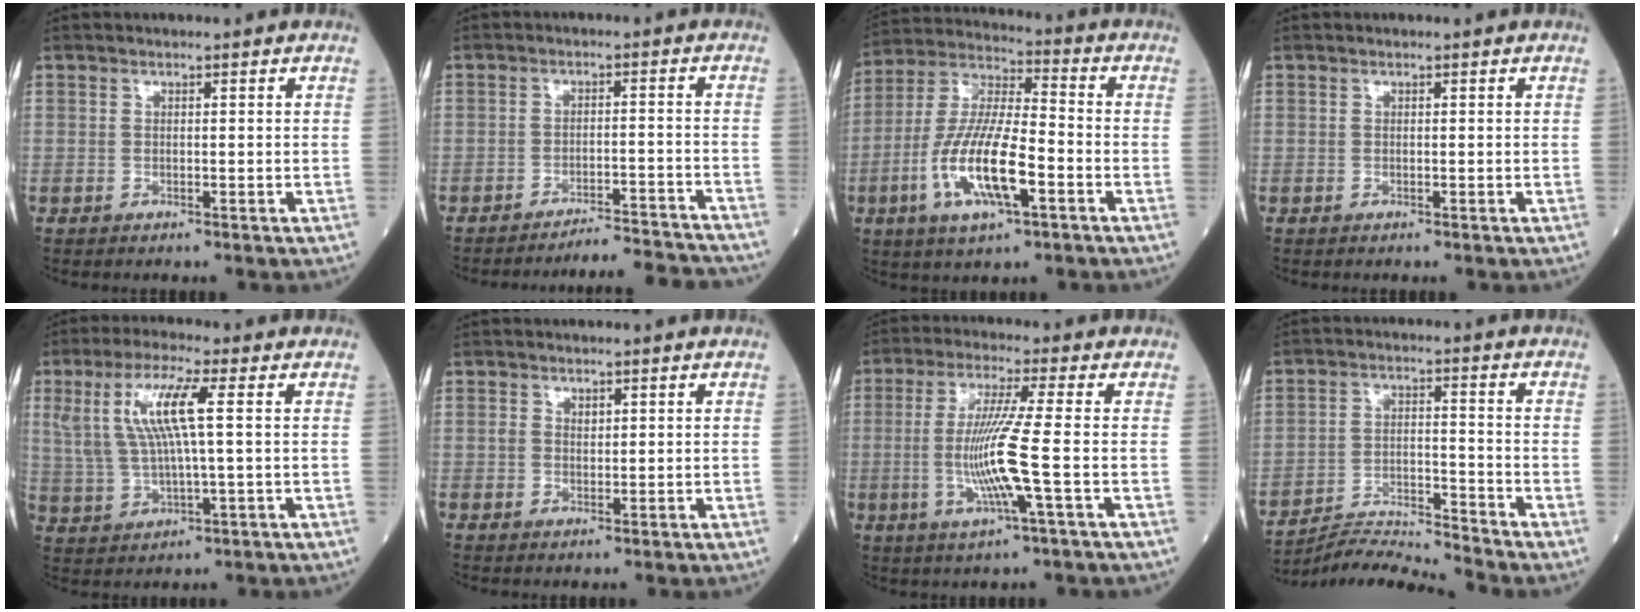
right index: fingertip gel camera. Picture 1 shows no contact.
{"total": 10.3, "force": [-10.3, -0.6, 0.8], "torque": [0.002, 0.008, -0.137]}
{"total": 14.6, "force": [-4.8, 3.3, 13.3], "torque": [-0.277, -0.006, -0.087]}
{"total": 0.0}
{"total": 9.8, "force": [2.6, 1.1, 9.4], "torque": [-0.212, 0.014, 0.054]}
{"total": 1.5, "force": [0.6, 1.0, 1.0], "torque": [-0.022, 0.007, 0.014]}
{"total": 9.9, "force": [-1.7, -1.1, 9.6], "torque": [-0.201, -0.011, -0.035]}
{"total": 8.3, "force": [-7.8, -2.8, -0.2], "torque": [-0.005, 0.004, -0.142]}